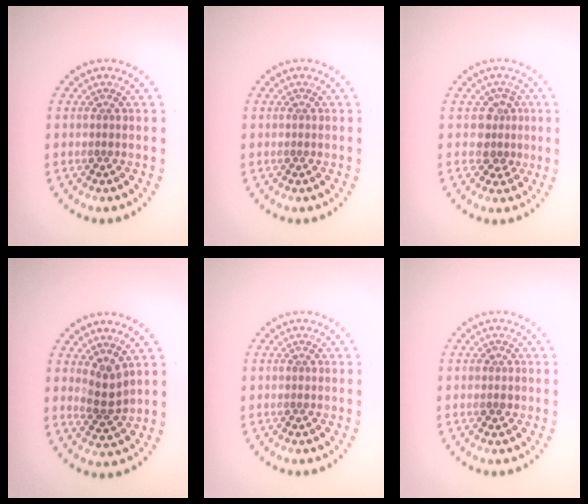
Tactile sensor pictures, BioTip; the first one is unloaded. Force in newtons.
{"total": 0.0}
{"total": 2.4, "press": 1.9, "slide": 1.4}
{"total": 2.2, "press": 1.9, "slide": 1.2}
{"total": 0.0}
{"total": 0.8, "press": 0.8, "slide": 0.2}